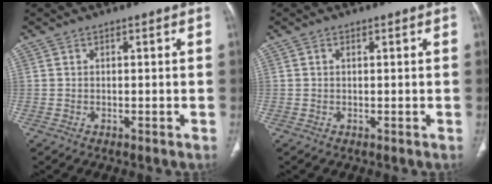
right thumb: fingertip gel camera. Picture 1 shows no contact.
{"total": 0.5, "force": [0.2, 0.3, 0.4], "torque": [-0.009, 0.001, 0.003]}